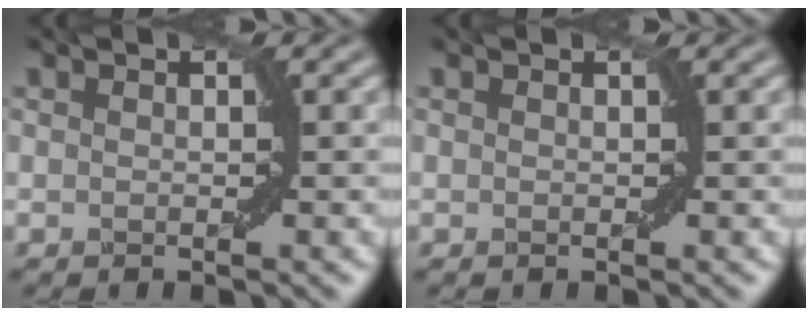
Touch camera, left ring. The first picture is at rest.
{"total": 0.0}